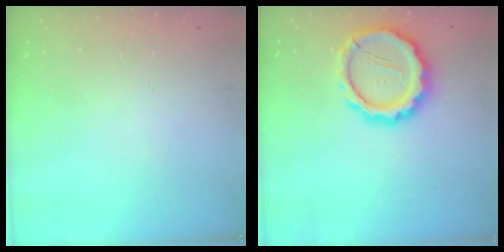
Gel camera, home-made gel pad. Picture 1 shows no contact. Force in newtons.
{"total": 15.7, "press": 15.4, "slide": 3.1}